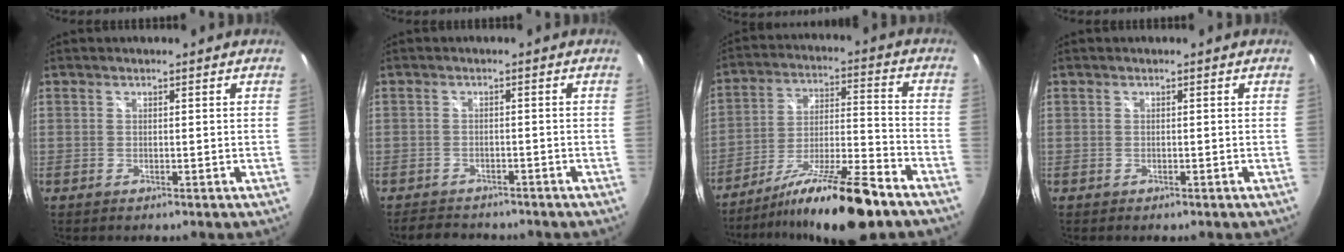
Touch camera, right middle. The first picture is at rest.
{"total": 5.5, "force": [-4.9, 2.3, 1.3], "torque": [-0.037, 0.002, -0.073]}
{"total": 16.7, "force": [-12.7, 1.2, 10.8], "torque": [-0.198, -0.017, -0.210]}
{"total": 0.0}